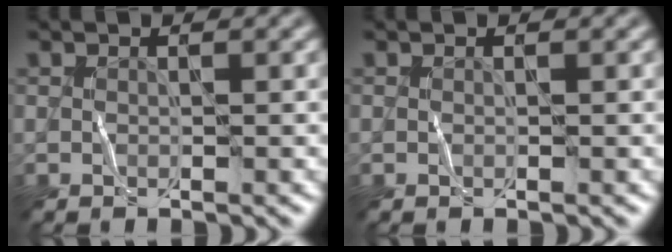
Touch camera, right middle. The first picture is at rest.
{"total": 0.0}